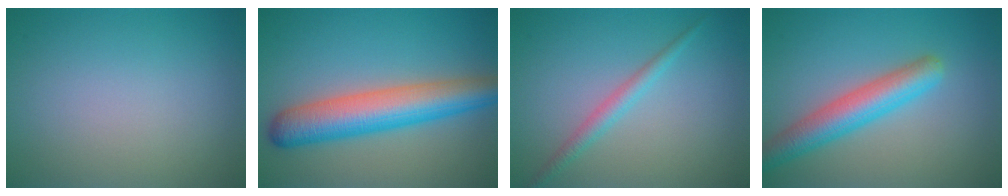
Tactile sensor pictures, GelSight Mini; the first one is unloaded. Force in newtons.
{"total": 7.6, "press": 7.5, "slide": 0.3}
{"total": 1.8, "press": 1.8, "slide": 0.0}
{"total": 5.0, "press": 5.0, "slide": 0.1}